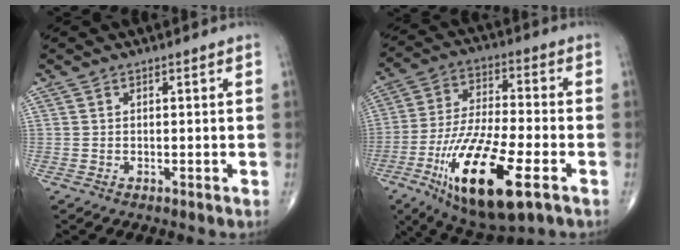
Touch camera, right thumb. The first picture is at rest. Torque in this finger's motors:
{"motor_torque": [0.80, 0.87, 1.84, -0.92, 0.25]}